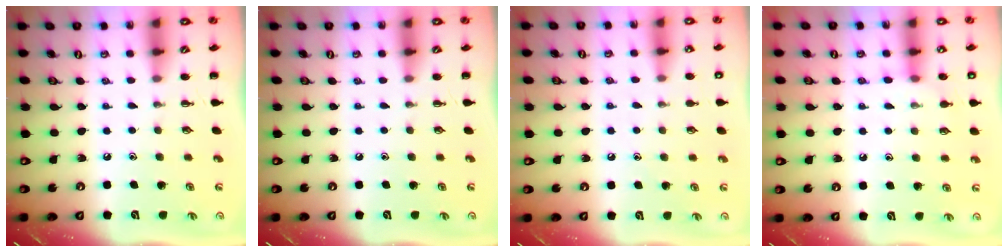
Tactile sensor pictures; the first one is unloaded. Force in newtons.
{"total": 0.0}
{"total": 6.9, "press": 6.6, "slide": 1.9}
{"total": 8.0, "press": 7.8, "slide": 1.6}